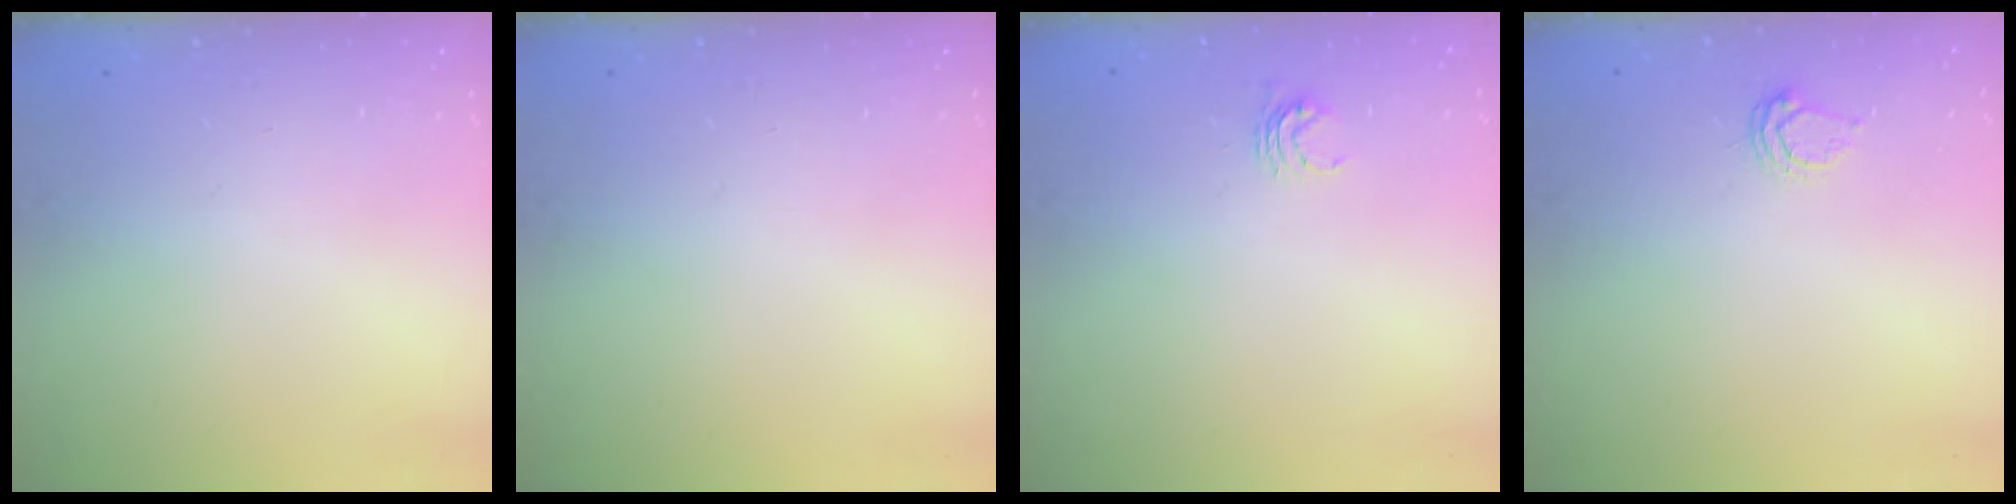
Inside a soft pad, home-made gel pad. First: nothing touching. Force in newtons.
{"total": 0.0}
{"total": 3.7, "press": 3.6, "slide": 0.3}
{"total": 3.7, "press": 3.7, "slide": 0.5}